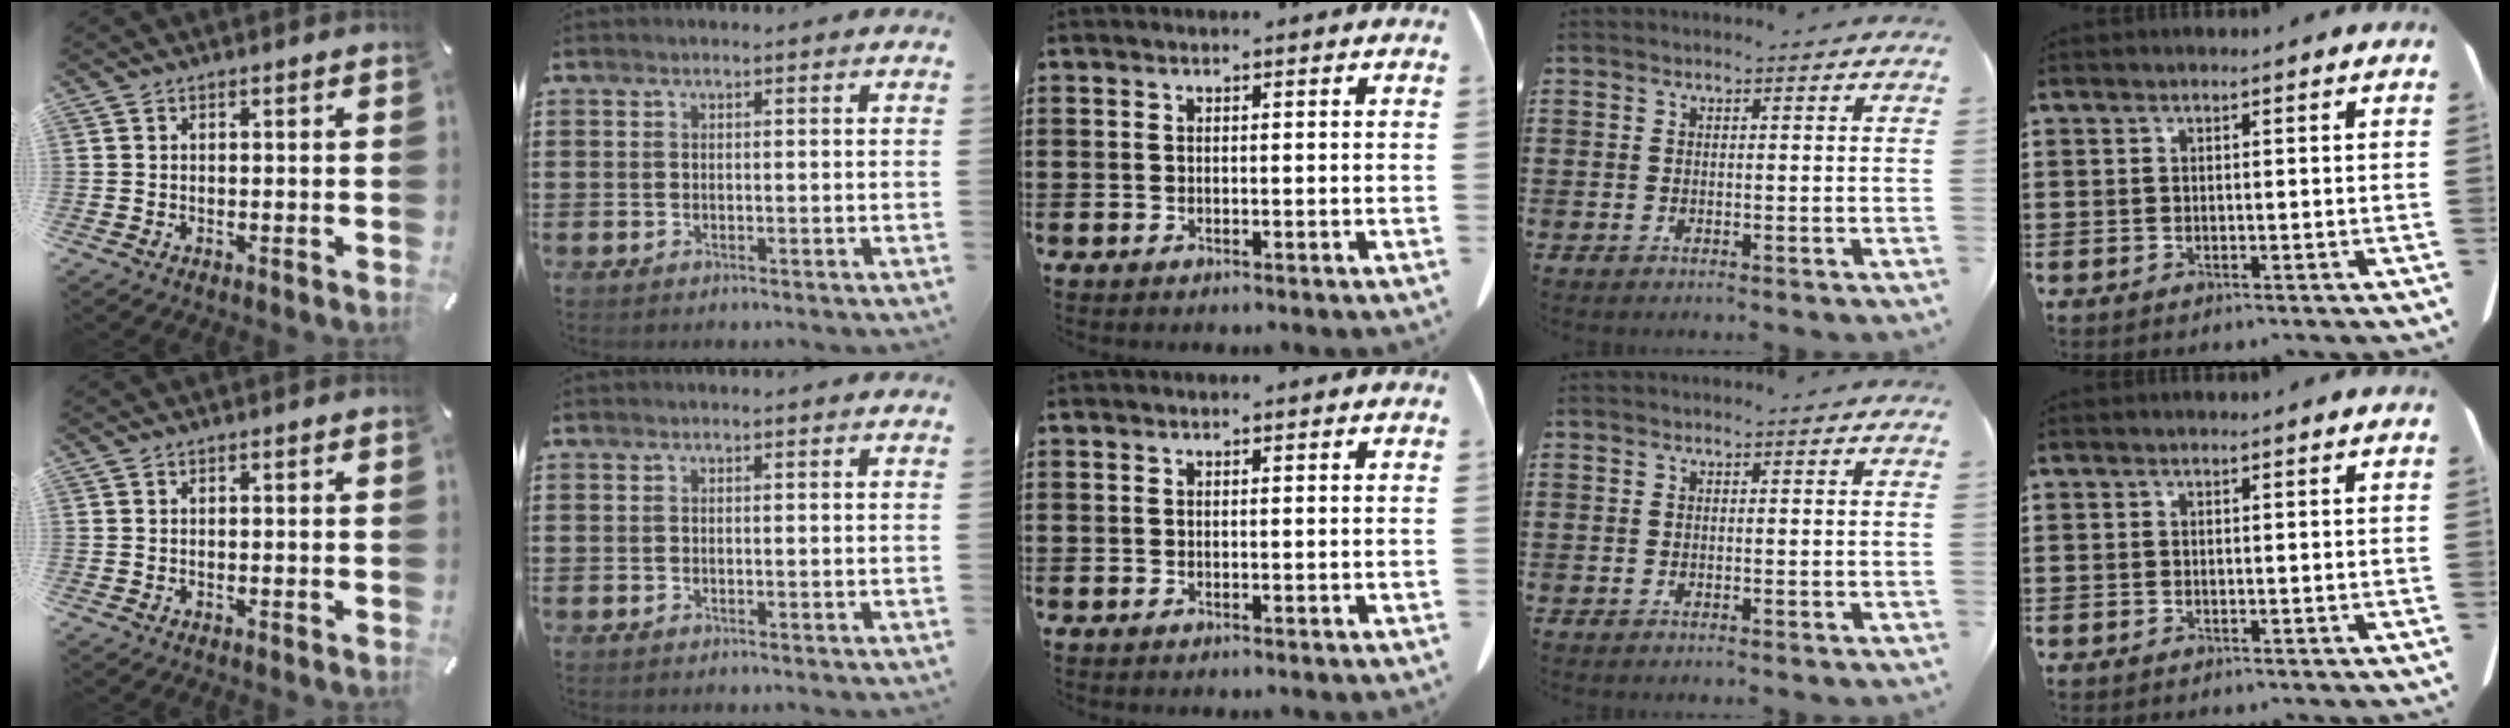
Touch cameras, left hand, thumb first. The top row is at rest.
{}